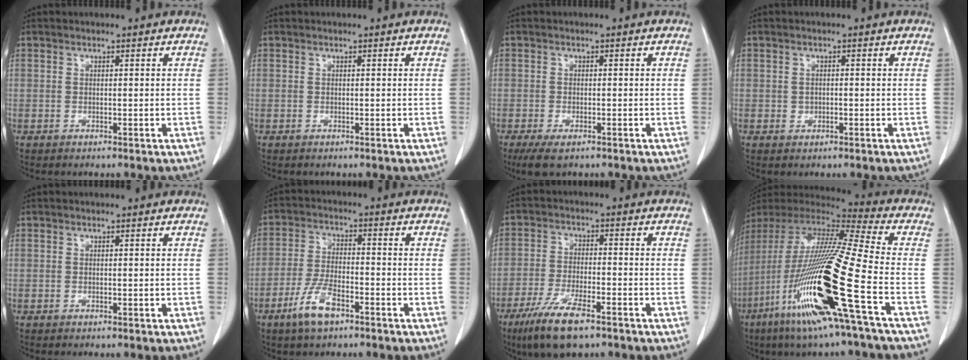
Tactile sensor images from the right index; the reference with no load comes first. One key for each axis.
{"total": 0.0}
{"total": 4.0, "fx": -2.7, "fy": 1.4, "fz": 2.7, "tx": -0.053, "ty": -0.010, "tz": -0.041}
{"total": 0.8, "fx": -0.1, "fy": 0.6, "fz": 0.5, "tx": -0.010, "ty": 0.000, "tz": 0.000}
{"total": 0.0}
{"total": 7.0, "fx": -4.3, "fy": 2.0, "fz": 5.2, "tx": -0.111, "ty": -0.005, "tz": -0.082}
{"total": 9.8, "fx": -6.4, "fy": 2.0, "fz": 7.1, "tx": -0.138, "ty": -0.020, "tz": -0.112}
{"total": 25.4, "fx": -9.1, "fy": 0.0, "fz": 23.7, "tx": -0.482, "ty": -0.052, "tz": -0.178}